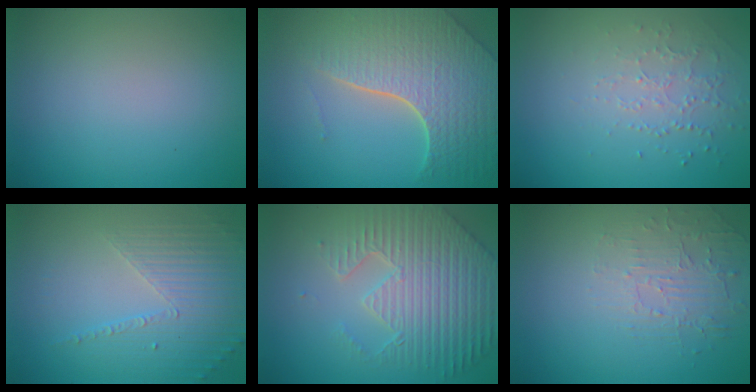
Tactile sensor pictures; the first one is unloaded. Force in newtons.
{"total": 7.9, "press": 5.7, "slide": 5.4}
{"total": 1.3, "press": 1.0, "slide": 0.8}
{"total": 5.2, "press": 3.2, "slide": 4.0}
{"total": 7.1, "press": 5.5, "slide": 4.5}
{"total": 1.9, "press": 1.0, "slide": 1.6}